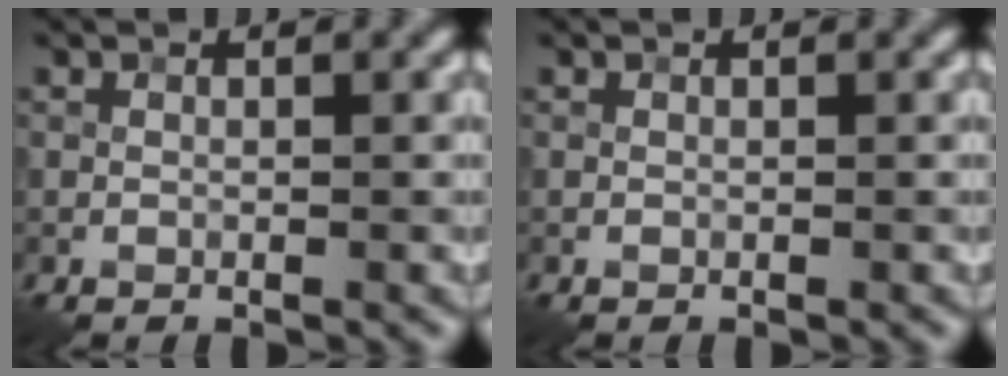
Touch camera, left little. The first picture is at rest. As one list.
[{"total": 0.0}]